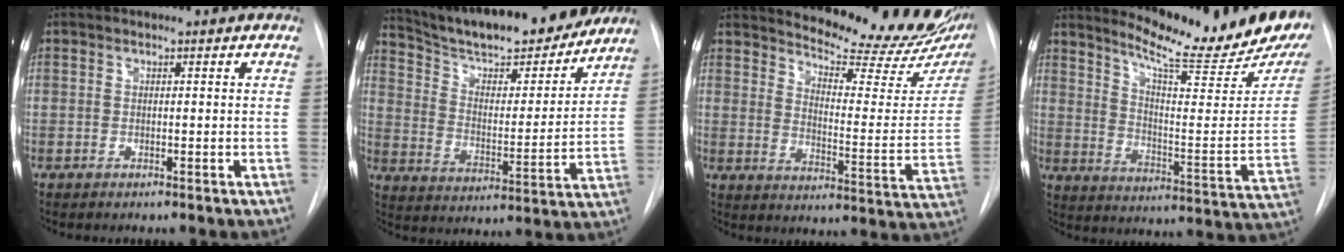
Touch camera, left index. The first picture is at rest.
{"total": 22.1, "force": [19.7, 4.1, 9.1], "torque": [-0.148, -0.007, 0.293]}
{"total": 20.4, "force": [18.8, 2.3, 7.7], "torque": [-0.110, -0.099, 0.232]}
{"total": 20.4, "force": [18.2, 0.7, 9.2], "torque": [-0.146, -0.105, 0.242]}